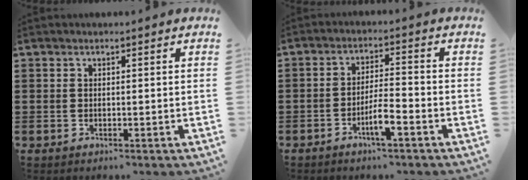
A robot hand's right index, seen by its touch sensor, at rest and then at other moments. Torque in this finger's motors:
{"motor_torque": [0.81, -0.51, 0.31, 0.08]}